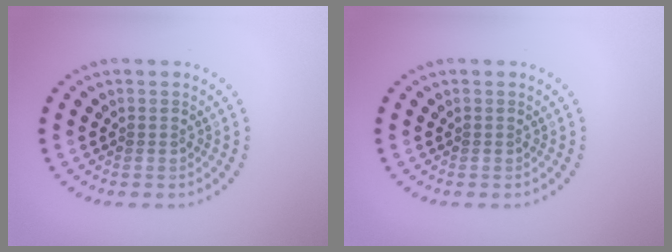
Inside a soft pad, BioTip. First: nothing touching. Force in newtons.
{"total": 0.0}